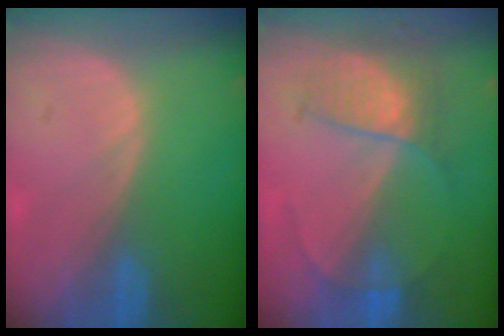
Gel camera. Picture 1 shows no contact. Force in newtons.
{"total": 7.1, "press": 6.1, "slide": 3.6}